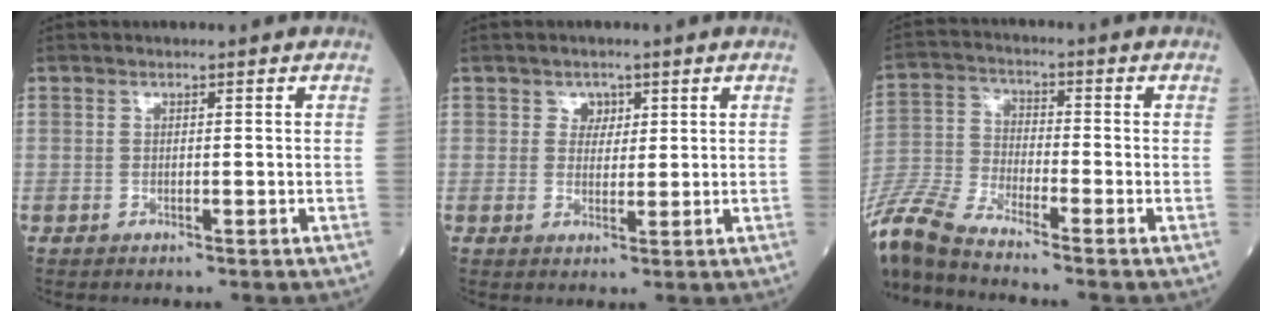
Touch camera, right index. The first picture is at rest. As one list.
[{"total": 2.2, "force": [1.1, 1.8, 0.6], "torque": [-0.003, -0.001, 0.015]}, {"total": 11.8, "force": [-10.8, -0.2, 4.9], "torque": [-0.122, -0.017, -0.221]}]